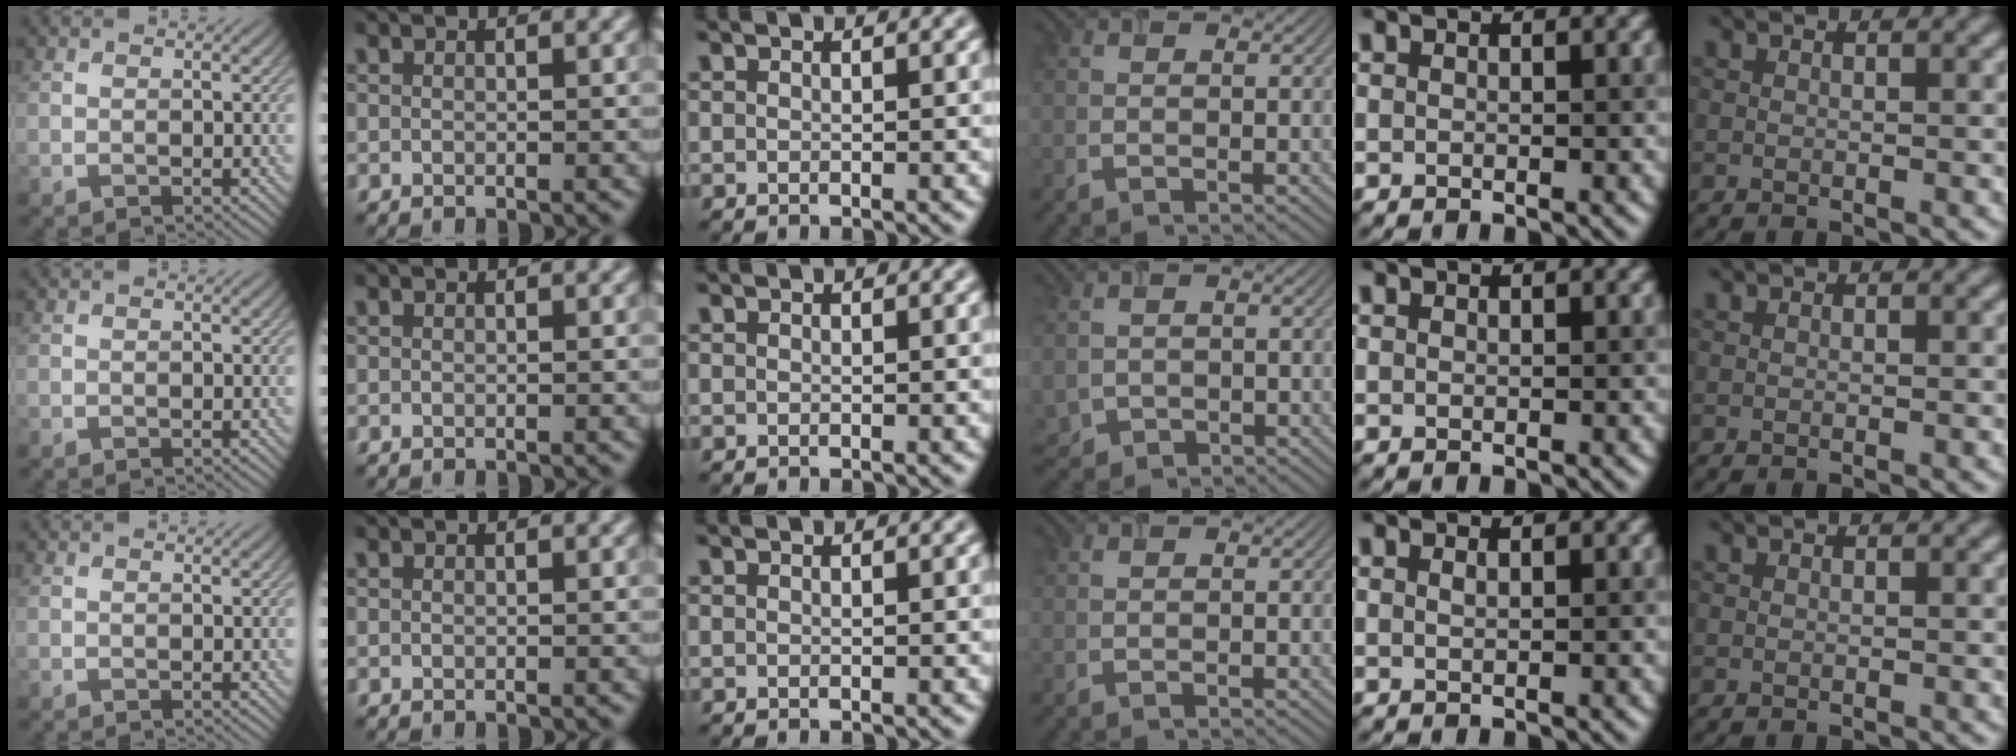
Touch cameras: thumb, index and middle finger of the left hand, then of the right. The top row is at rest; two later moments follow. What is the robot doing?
{"motion": "insert", "object": "airpods case & airpods"}